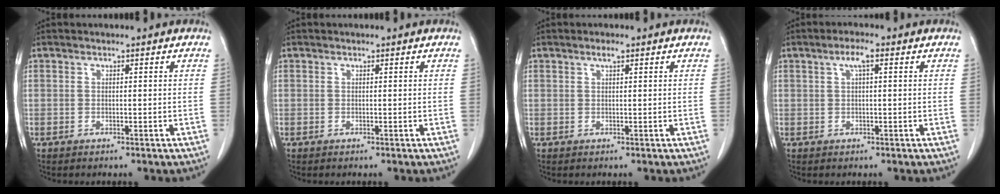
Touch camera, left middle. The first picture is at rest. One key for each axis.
{"total": 0.0}
{"total": 1.1, "fx": 0.7, "fy": 0.2, "fz": 0.8, "tx": -0.016, "ty": 0.001, "tz": 0.012}
{"total": 2.4, "fx": 1.0, "fy": 0.5, "fz": 2.2, "tx": -0.042, "ty": 0.010, "tz": 0.016}